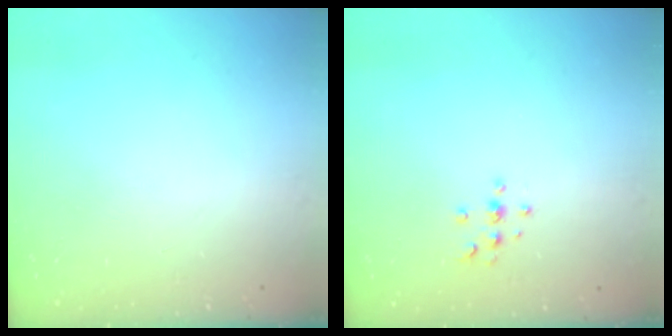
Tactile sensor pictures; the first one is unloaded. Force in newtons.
{"total": 3.0, "press": 3.0, "slide": 0.4}